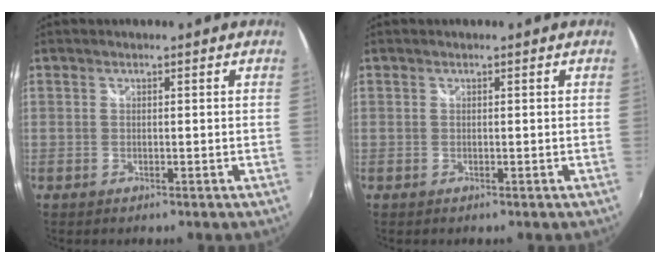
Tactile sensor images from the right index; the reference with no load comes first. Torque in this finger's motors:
{"motor_torque": [-0.05, -0.05, 0.00, 0.00]}